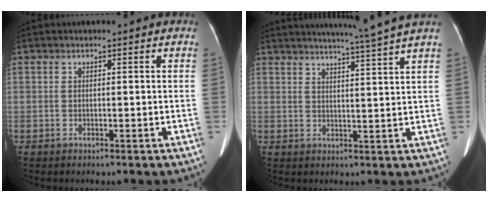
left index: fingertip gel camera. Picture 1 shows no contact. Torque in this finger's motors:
{"motor_torque": [0.44, -1.14, 0.02, 0.05]}